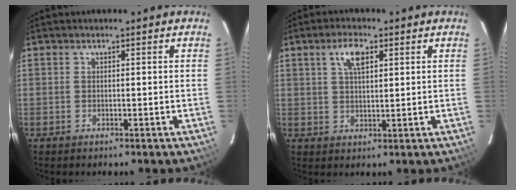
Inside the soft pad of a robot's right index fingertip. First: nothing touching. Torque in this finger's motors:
{"motor_torque": [0.57, 0.48, 0.11, 0.06]}